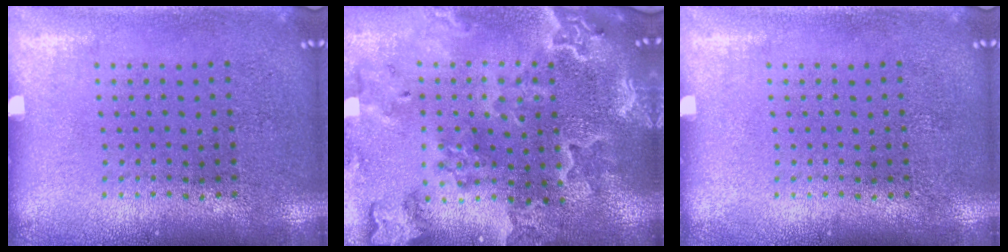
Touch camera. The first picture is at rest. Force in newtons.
{"total": 2.7, "press": 2.5, "slide": 0.9}
{"total": 0.0}